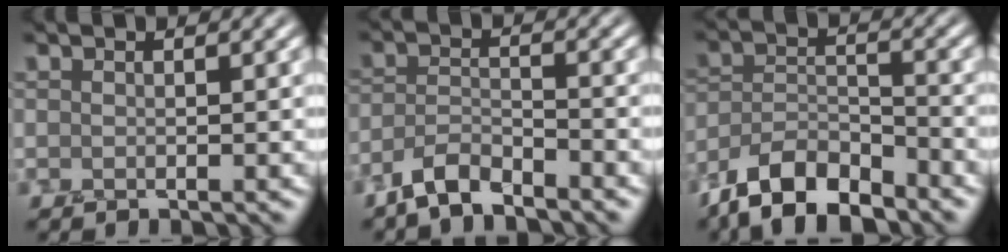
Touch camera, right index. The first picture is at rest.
{"total": 3.4, "force": [-3.0, 0.9, 1.5], "torque": [-0.031, 0.001, -0.068]}
{"total": 7.3, "force": [-5.8, 2.8, 3.5], "torque": [-0.057, -0.001, -0.116]}